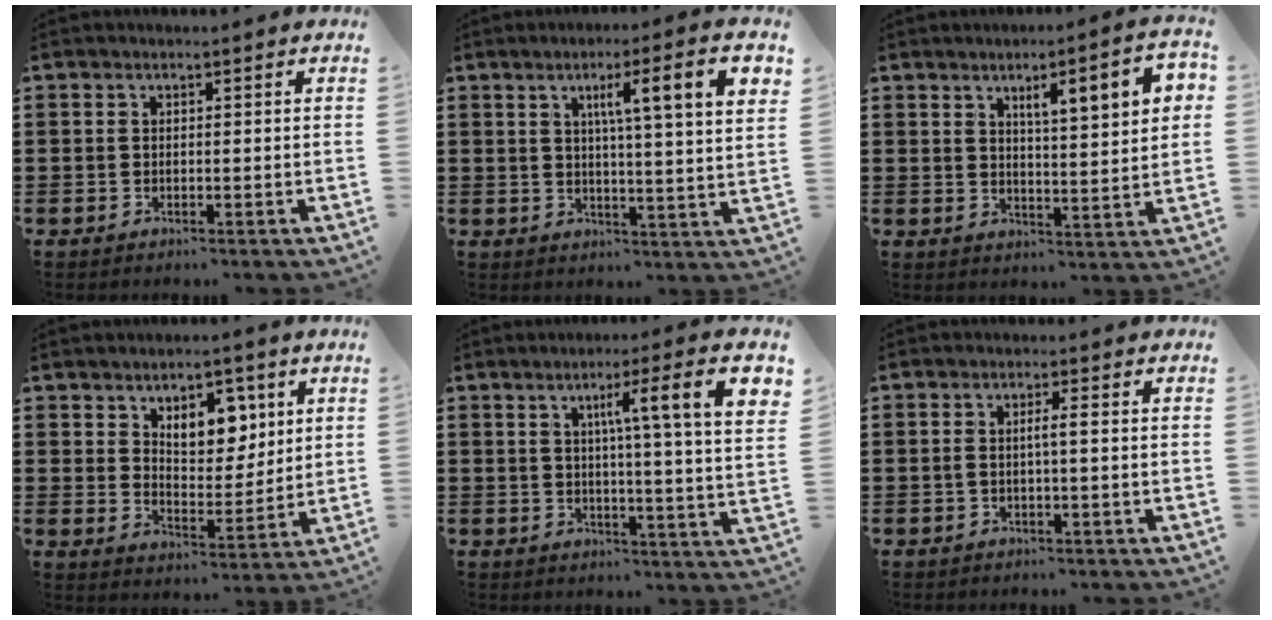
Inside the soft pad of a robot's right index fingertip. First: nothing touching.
{"total": 8.1, "force": [3.2, 0.4, 7.4], "torque": [-0.127, -0.011, 0.043]}
{"total": 6.5, "force": [2.7, 1.1, 5.8], "torque": [-0.101, -0.006, 0.035]}
{"total": 6.9, "force": [3.9, 4.4, 3.7], "torque": [-0.067, -0.004, 0.065]}
{"total": 9.6, "force": [3.7, 0.1, 8.8], "torque": [-0.151, -0.006, 0.052]}
{"total": 1.9, "force": [-0.4, -0.1, 1.9], "torque": [-0.036, 0.000, -0.009]}